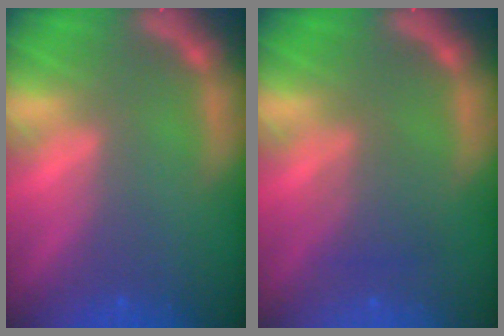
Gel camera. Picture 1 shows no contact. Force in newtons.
{"total": 2.5}